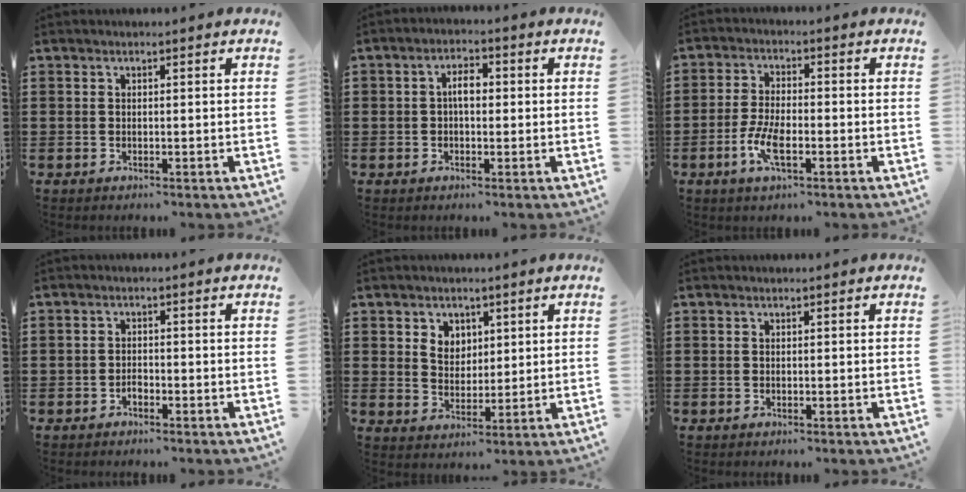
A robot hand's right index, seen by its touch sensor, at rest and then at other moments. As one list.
[{"total": 3.2, "force": [0.0, 1.6, 2.8], "torque": [-0.053, 0.008, -0.001]}, {"total": 5.7, "force": [-2.1, 2.0, 4.8], "torque": [-0.108, -0.004, -0.043]}, {"total": 1.3, "force": [-0.9, 0.8, 0.6], "torque": [-0.014, -0.002, -0.018]}, {"total": 5.0, "force": [3.3, 3.7, 0.2], "torque": [-0.027, 0.003, 0.062]}, {"total": 0.0}]